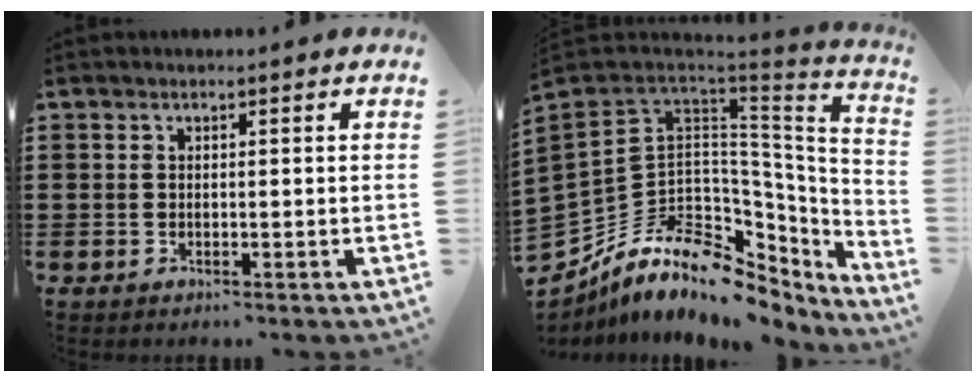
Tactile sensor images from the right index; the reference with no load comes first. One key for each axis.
{"total": 12.6, "fx": -4.5, "fy": 9.0, "fz": 7.5, "tx": -0.192, "ty": -0.005, "tz": -0.080}